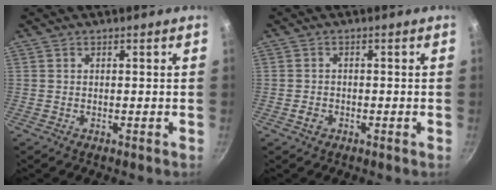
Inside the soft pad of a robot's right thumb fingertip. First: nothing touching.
{"total": 1.6, "force": [-0.9, 1.1, 0.8], "torque": [-0.015, 0.007, -0.017]}